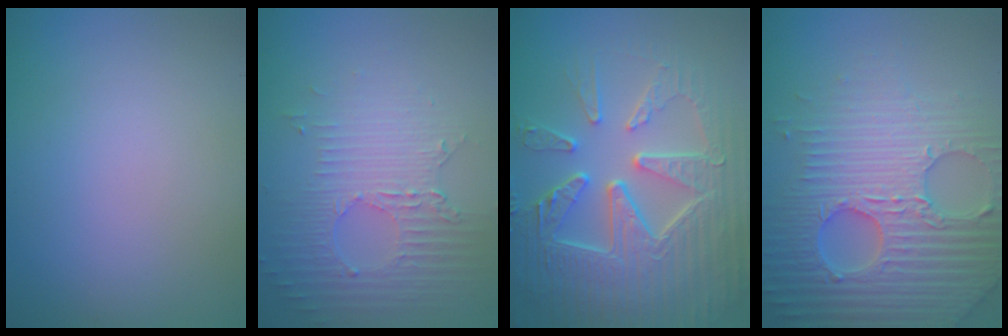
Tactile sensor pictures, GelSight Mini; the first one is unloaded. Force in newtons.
{"total": 3.9, "press": 2.9, "slide": 2.6}
{"total": 9.3, "press": 6.4, "slide": 6.7}
{"total": 7.3, "press": 7.0, "slide": 1.8}